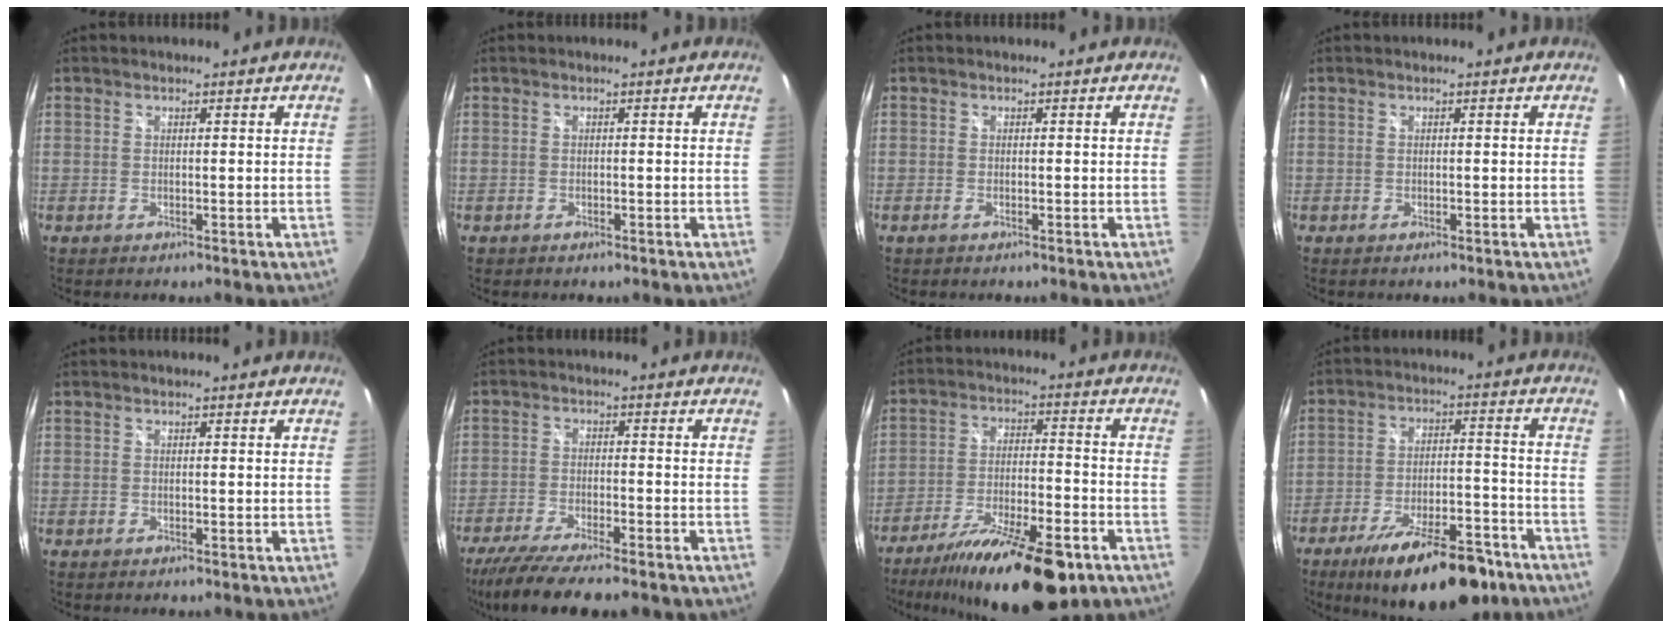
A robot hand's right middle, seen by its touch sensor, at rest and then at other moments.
{"total": 0.7, "force": [-0.5, 0.5, 0.1], "torque": [-0.005, -0.002, -0.007]}
{"total": 0.6, "force": [-0.4, 0.1, 0.4], "torque": [-0.008, -0.001, -0.009]}
{"total": 0.0}
{"total": 0.0}
{"total": 14.2, "force": [-11.4, 2.9, 8.0], "torque": [-0.165, -0.046, -0.184]}
{"total": 20.8, "force": [-14.3, 5.9, 13.8], "torque": [-0.246, -0.033, -0.223]}
{"total": 19.8, "force": [-14.1, 6.6, 12.3], "torque": [-0.199, -0.017, -0.201]}